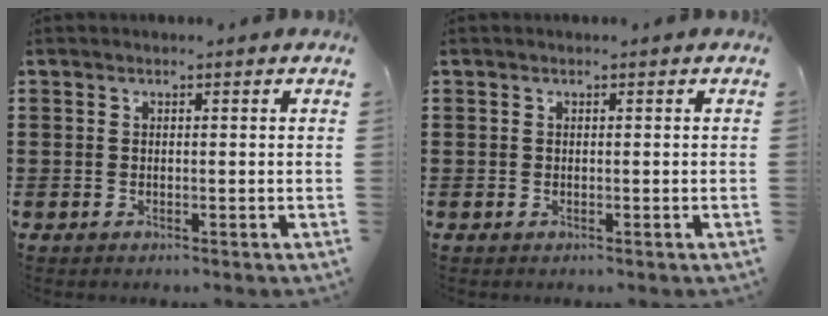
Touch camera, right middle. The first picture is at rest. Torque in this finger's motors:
{"motor_torque": [-1.09, 0.91, -0.02, -0.01]}